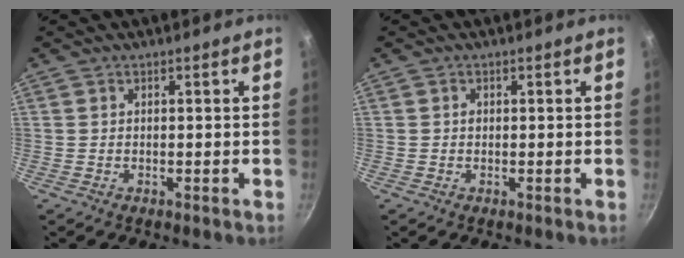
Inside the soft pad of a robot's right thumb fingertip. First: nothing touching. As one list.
[{"total": 0.7, "force": [0.1, 0.6, 0.3], "torque": [-0.004, 0.003, 0.001]}]